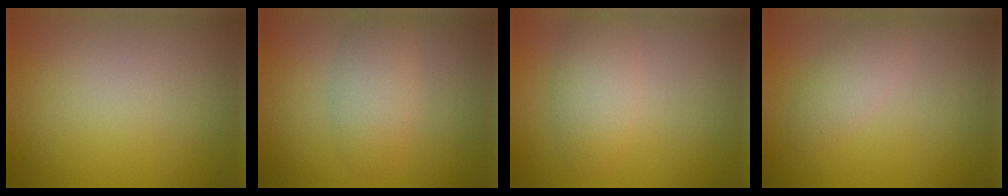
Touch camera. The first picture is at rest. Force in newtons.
{"total": 2.9, "press": 2.9, "slide": 0.1}
{"total": 3.0, "press": 3.0, "slide": 0.1}
{"total": 2.1, "press": 2.1, "slide": 0.1}